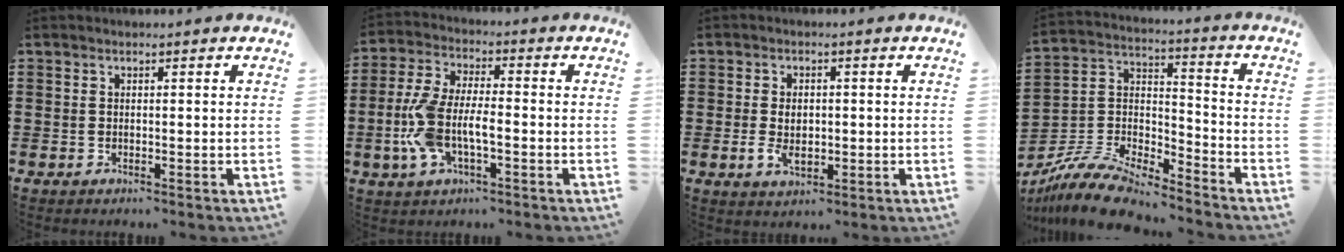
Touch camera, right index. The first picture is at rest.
{"total": 8.7, "force": [-2.2, 4.0, 7.5], "torque": [-0.190, -0.013, -0.051]}
{"total": 3.6, "force": [-0.3, 2.4, 2.7], "torque": [-0.053, 0.008, -0.006]}
{"total": 10.2, "force": [-9.3, 2.1, 3.8], "torque": [-0.085, 0.018, -0.187]}